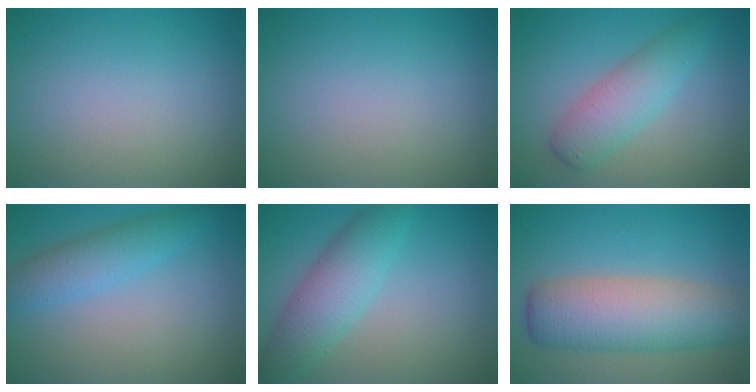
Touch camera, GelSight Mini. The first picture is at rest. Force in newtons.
{"total": 0.0}
{"total": 4.1, "press": 4.1, "slide": 0.0}
{"total": 3.3, "press": 3.3, "slide": 0.1}
{"total": 5.0, "press": 5.0, "slide": 0.1}
{"total": 7.6, "press": 7.6, "slide": 0.3}